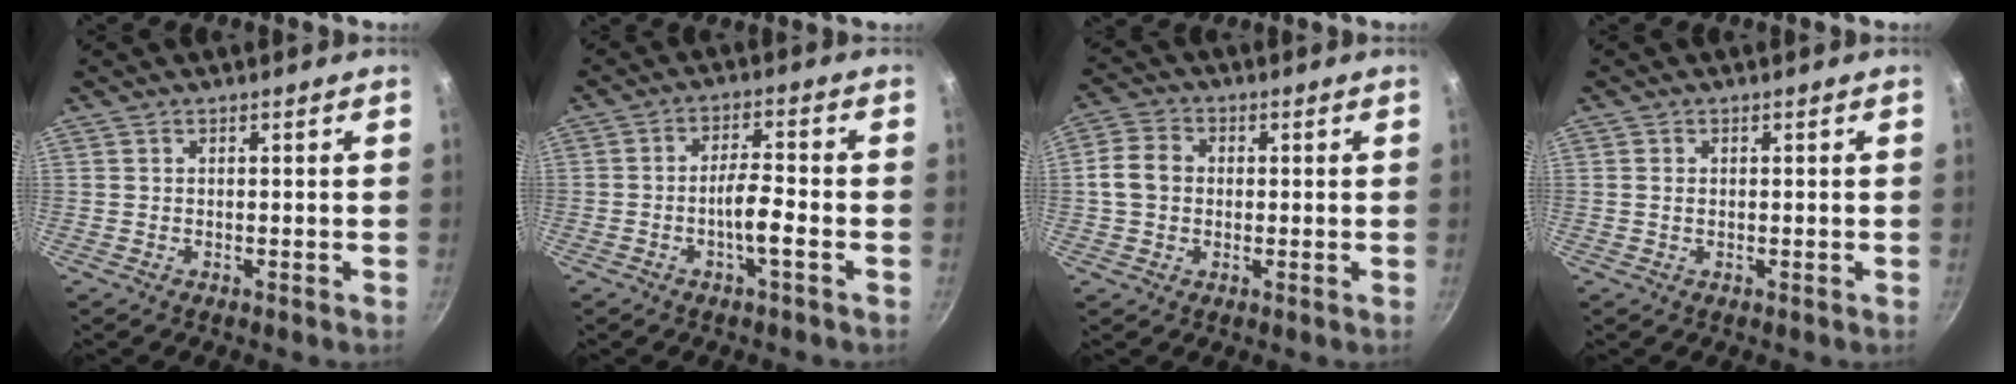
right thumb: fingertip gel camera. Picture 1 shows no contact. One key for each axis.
{"total": 5.3, "fx": -2.1, "fy": 1.0, "fz": 4.8, "tx": -0.088, "ty": 0.026, "tz": -0.040}
{"total": 6.4, "fx": 0.2, "fy": 5.2, "fz": 3.7, "tx": -0.056, "ty": 0.012, "tz": -0.010}
{"total": 1.1, "fx": 0.1, "fy": 0.8, "fz": 0.7, "tx": -0.013, "ty": 0.002, "tz": 0.001}